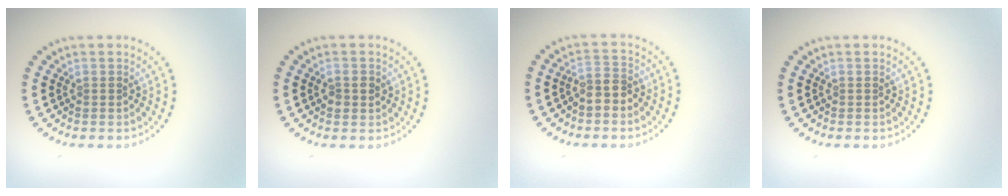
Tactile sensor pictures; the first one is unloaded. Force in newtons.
{"total": 1.4, "press": 1.4, "slide": 0.2}
{"total": 2.2, "press": 1.9, "slide": 1.2}
{"total": 0.0}